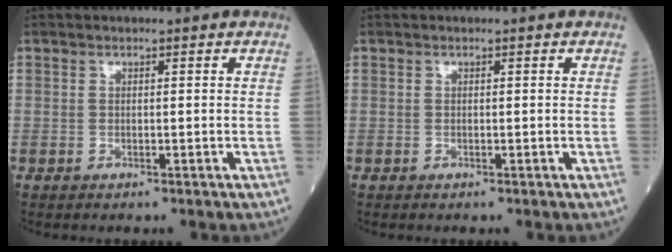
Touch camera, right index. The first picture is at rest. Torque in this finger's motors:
{"motor_torque": [0.03, 0.00, 0.00, -0.01]}